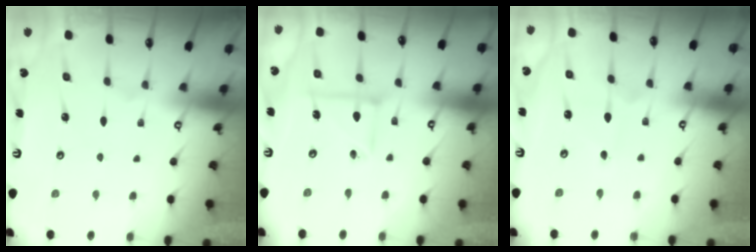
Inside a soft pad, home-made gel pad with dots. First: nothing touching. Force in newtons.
{"total": 7.0, "press": 7.0, "slide": 0.4}
{"total": 3.1, "press": 3.1, "slide": 0.3}